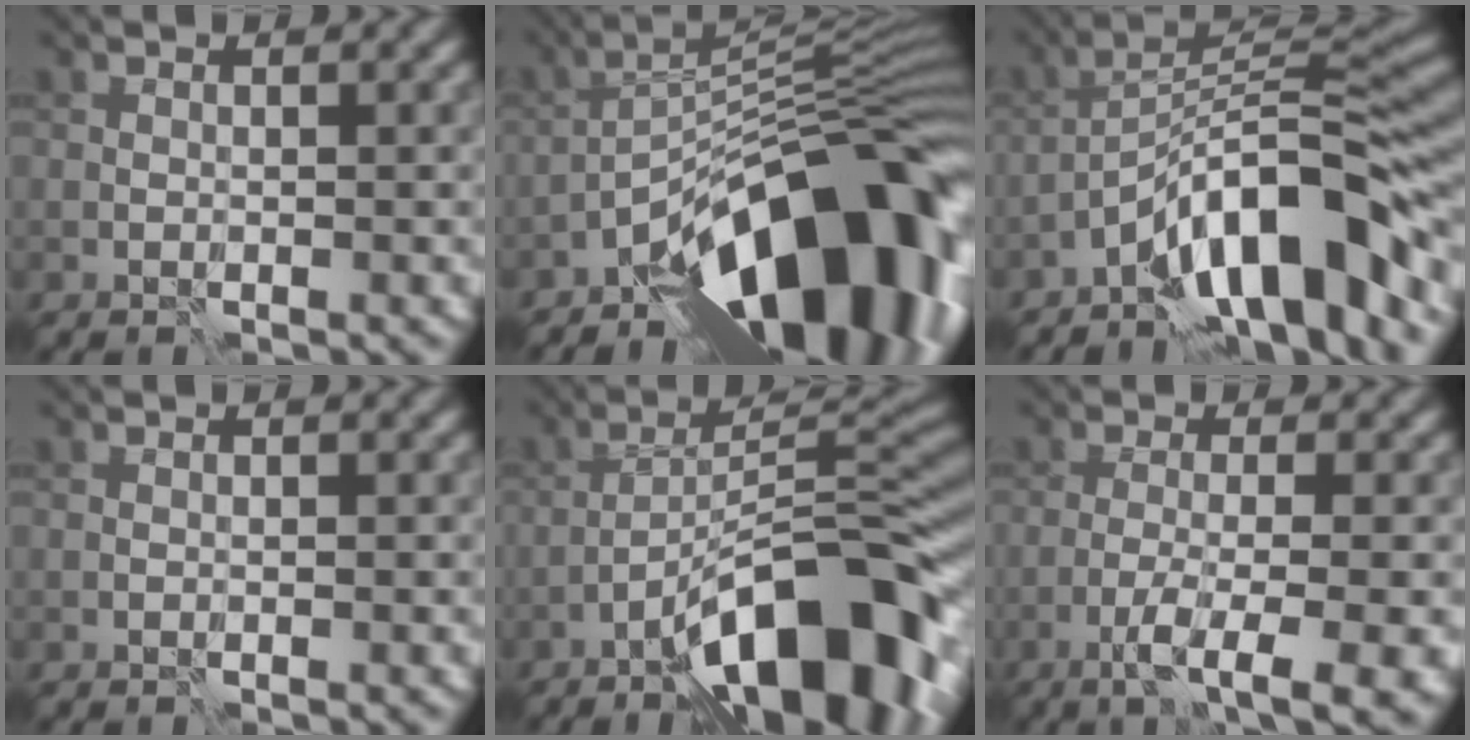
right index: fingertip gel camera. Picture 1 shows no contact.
{"total": 14.0, "force": [-8.1, 5.1, 10.2], "torque": [-0.128, 0.019, -0.139]}
{"total": 11.2, "force": [-6.6, 3.0, 8.5], "torque": [-0.118, 0.023, -0.123]}
{"total": 0.0}
{"total": 12.2, "force": [-7.1, 3.4, 9.3], "torque": [-0.128, 0.026, -0.118]}
{"total": 6.3, "force": [-3.2, 1.4, 5.2], "torque": [-0.079, 0.001, -0.056]}